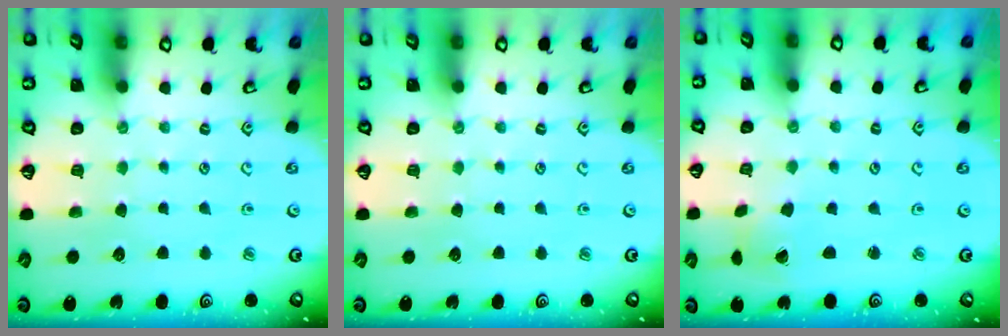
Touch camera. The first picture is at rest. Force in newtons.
{"total": 0.0}
{"total": 2.2, "press": 2.2, "slide": 0.3}